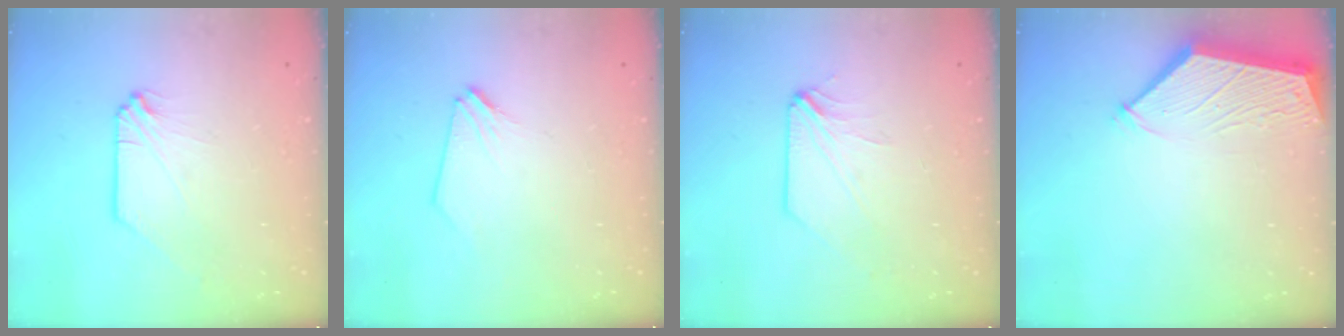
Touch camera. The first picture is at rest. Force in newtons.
{"total": 2.0, "press": 2.0, "slide": 0.2}
{"total": 3.8, "press": 3.7, "slide": 0.8}
{"total": 3.7, "press": 3.6, "slide": 0.6}